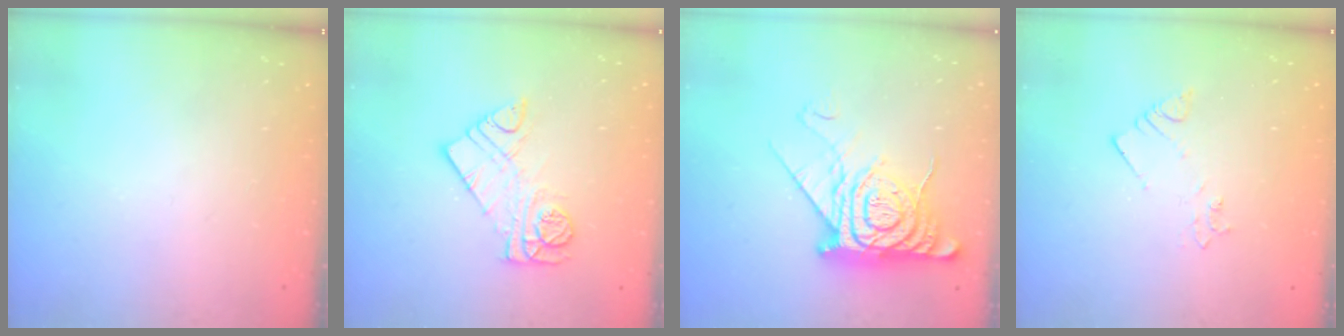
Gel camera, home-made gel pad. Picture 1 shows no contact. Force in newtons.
{"total": 10.7, "press": 10.7, "slide": 0.6}
{"total": 15.0, "press": 15.0, "slide": 1.3}
{"total": 2.1, "press": 2.1, "slide": 0.4}